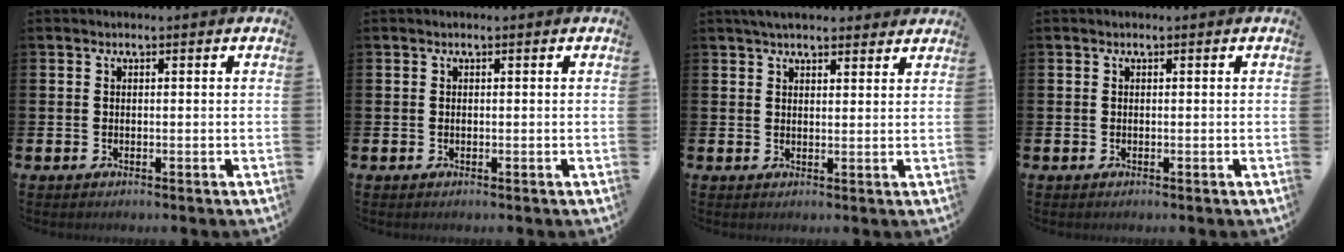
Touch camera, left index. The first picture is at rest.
{"total": 0.0}
{"total": 3.7, "force": [3.5, 0.9, 0.9], "torque": [-0.023, -0.007, 0.064]}
{"total": 0.0}